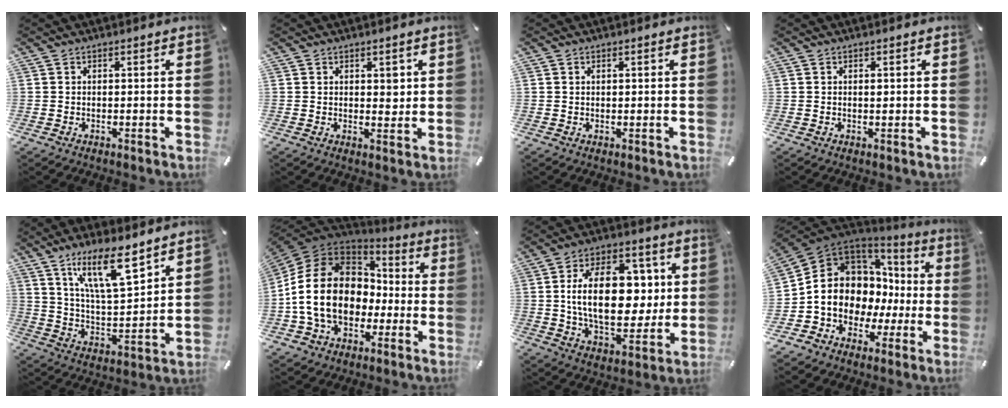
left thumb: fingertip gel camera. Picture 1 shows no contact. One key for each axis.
{"total": 2.7, "fx": 1.1, "fy": 1.9, "fz": 1.5, "tx": -0.001, "ty": -0.010, "tz": 0.012}
{"total": 0.0}
{"total": 0.6, "fx": 0.2, "fy": 0.3, "fz": 0.5, "tx": -0.011, "ty": -0.001, "tz": 0.003}
{"total": 16.0, "fx": 10.5, "fy": 5.4, "fz": 10.8, "tx": -0.192, "ty": -0.043, "tz": 0.180}
{"total": 18.6, "fx": -2.6, "fy": 14.9, "fz": 10.9, "tx": -0.229, "ty": 0.026, "tz": -0.044}
{"total": 21.2, "fx": 2.5, "fy": 13.2, "fz": 16.4, "tx": -0.293, "ty": 0.004, "tz": 0.042}
{"total": 11.3, "fx": -0.7, "fy": 10.1, "fz": 4.9, "tx": -0.118, "ty": -0.024, "tz": -0.014}